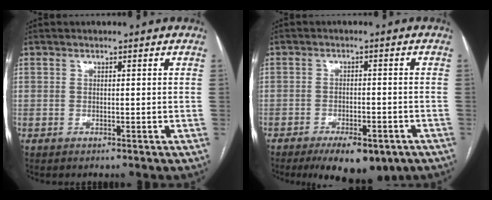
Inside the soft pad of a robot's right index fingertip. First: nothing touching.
{"total": 9.8, "force": [-6.7, 3.7, 6.1], "torque": [-0.080, -0.006, -0.096]}